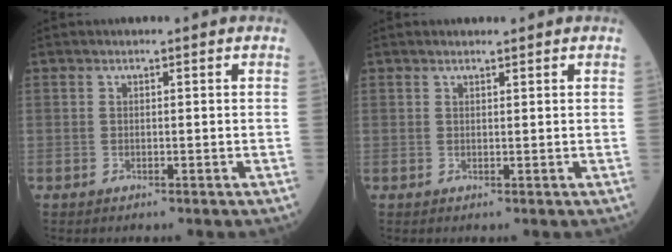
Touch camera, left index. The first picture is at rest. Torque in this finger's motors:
{"motor_torque": [0.75, -0.98, 0.05, 0.00]}